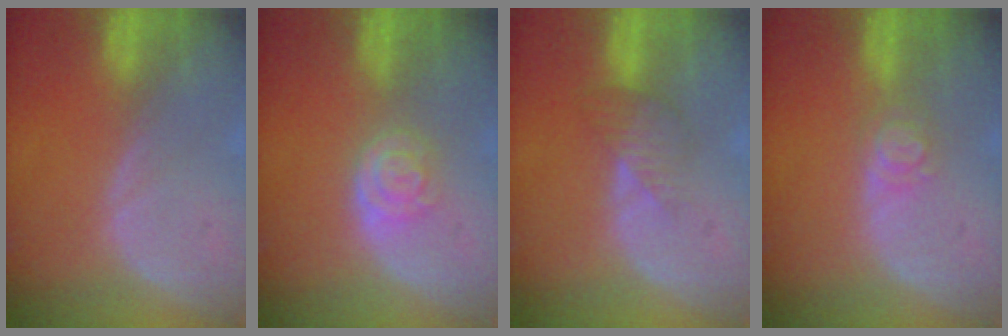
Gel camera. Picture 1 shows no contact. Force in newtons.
{"total": 4.2, "press": 3.8, "slide": 2.0}
{"total": 3.4, "press": 3.2, "slide": 1.2}
{"total": 2.9, "press": 2.9, "slide": 0.3}